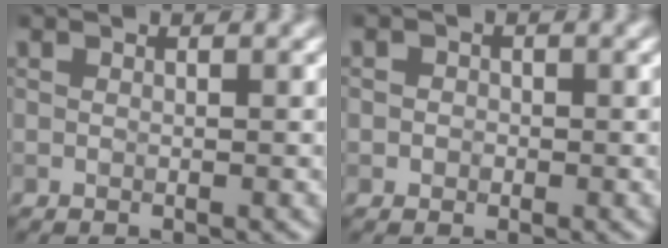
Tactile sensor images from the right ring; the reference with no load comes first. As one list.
[{"total": 1.1, "force": [0.0, 1.0, 0.3], "torque": [0.007, -0.001, -0.008]}]